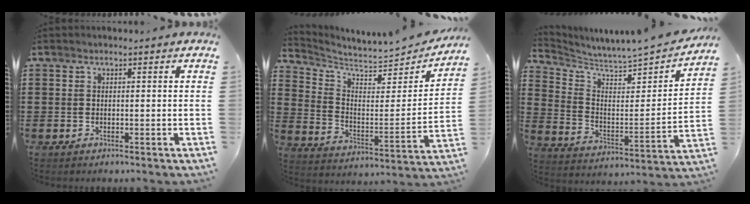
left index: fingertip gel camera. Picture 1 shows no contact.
{"total": 5.0, "force": [4.7, 0.6, 1.6], "torque": [-0.059, -0.045, 0.075]}
{"total": 4.2, "force": [4.1, 0.4, 0.8], "torque": [-0.044, -0.045, 0.061]}